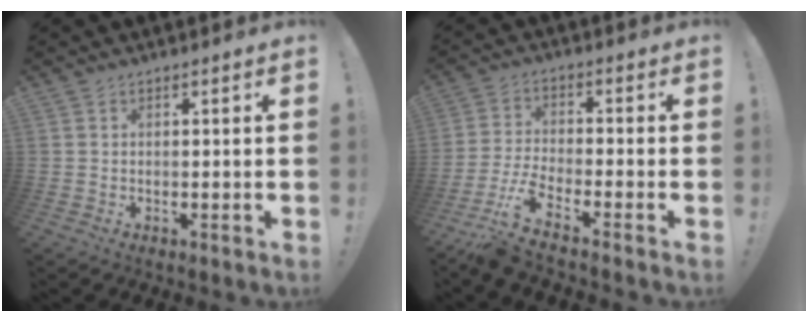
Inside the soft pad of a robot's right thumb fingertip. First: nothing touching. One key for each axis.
{"total": 7.8, "fx": -5.5, "fy": 1.7, "fz": 5.2, "tx": -0.119, "ty": 0.005, "tz": -0.108}